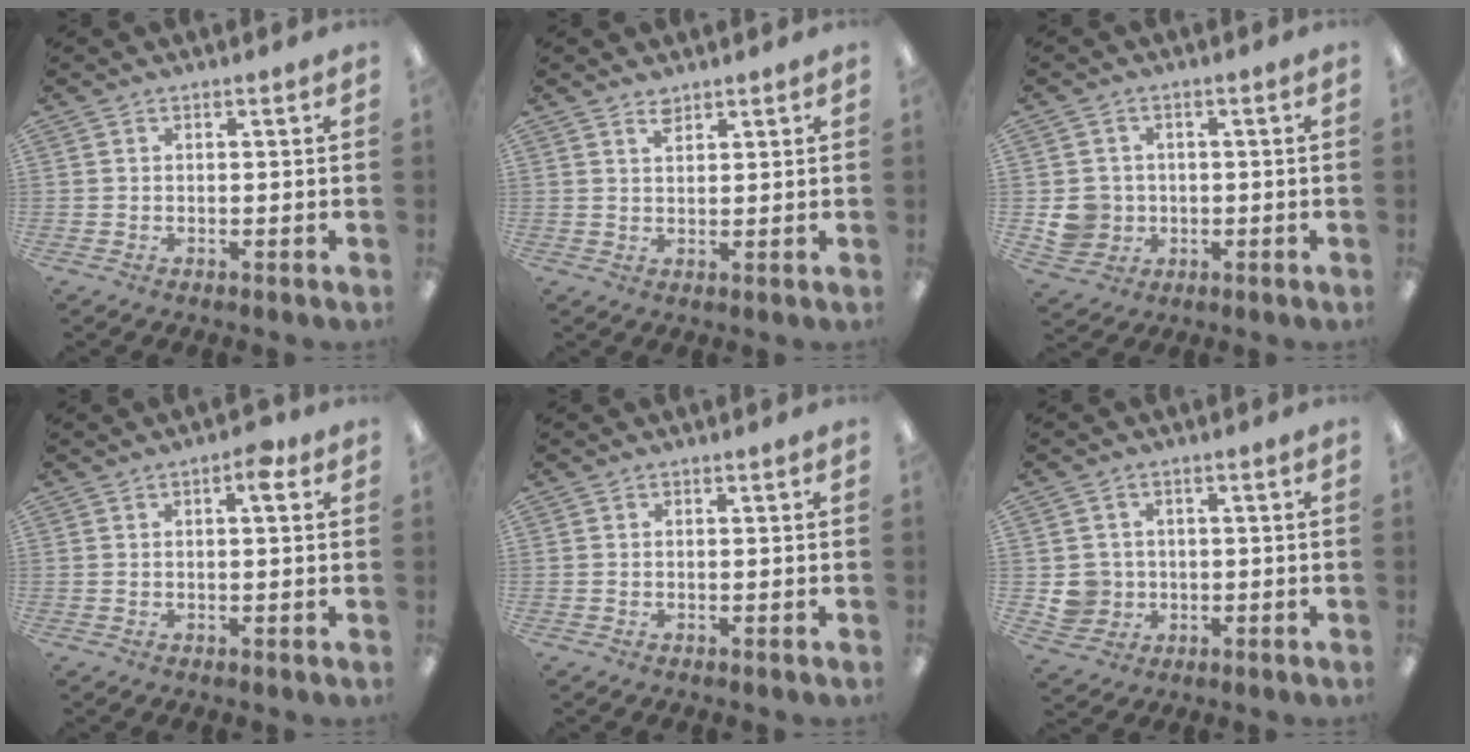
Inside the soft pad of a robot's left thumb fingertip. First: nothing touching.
{"total": 2.5, "force": [2.1, 1.0, 1.0], "torque": [-0.016, -0.005, 0.038]}
{"total": 6.3, "force": [-0.4, 6.1, 1.6], "torque": [-0.030, 0.011, -0.001]}
{"total": 4.1, "force": [1.7, 1.4, 3.4], "torque": [-0.040, -0.006, 0.020]}
{"total": 0.0}
{"total": 5.6, "force": [0.1, 5.5, 1.0], "torque": [-0.022, 0.006, 0.006]}